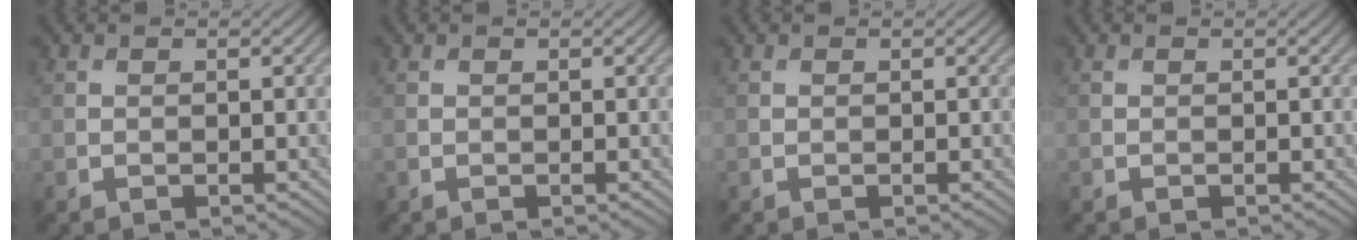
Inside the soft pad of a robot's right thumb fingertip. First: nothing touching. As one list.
[{"total": 0.0}, {"total": 0.0}, {"total": 0.0}]